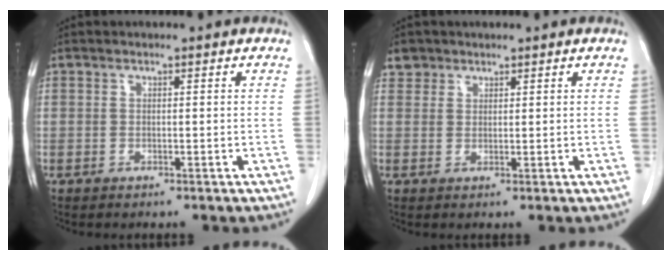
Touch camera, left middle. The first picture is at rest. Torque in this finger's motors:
{"motor_torque": [0.03, -0.02, 0.01, 0.01]}